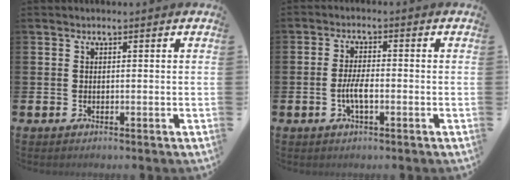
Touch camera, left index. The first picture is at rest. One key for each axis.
{"total": 3.3, "fx": -0.9, "fy": 1.1, "fz": 3.0, "tx": -0.057, "ty": -0.001, "tz": -0.021}